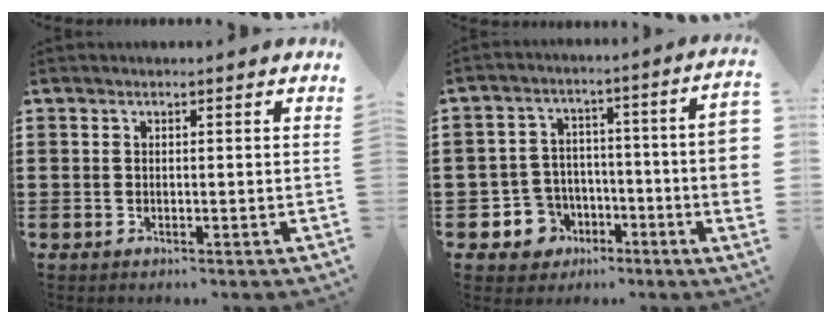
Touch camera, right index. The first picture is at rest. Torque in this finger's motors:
{"motor_torque": [0.81, -0.62, 0.59, 0.08]}